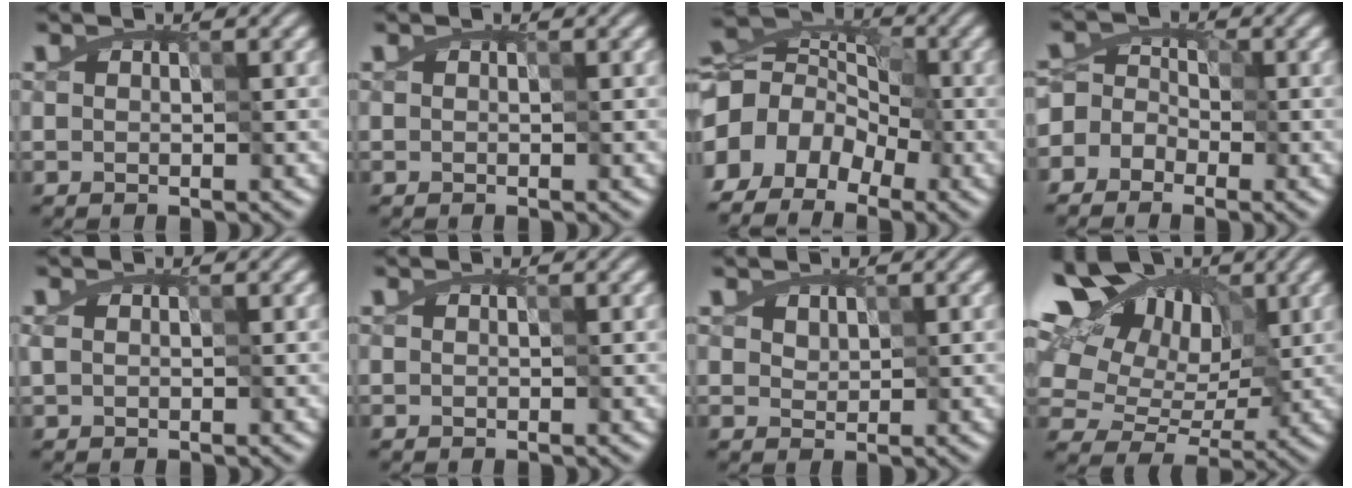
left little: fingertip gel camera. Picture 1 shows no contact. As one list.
[{"total": 0.0}, {"total": 9.9, "force": [-4.9, 7.4, 4.4], "torque": [-0.057, 0.004, -0.096]}, {"total": 6.2, "force": [-4.5, 4.3, 0.4], "torque": [0.002, 0.016, -0.106]}, {"total": 0.5, "force": [0.2, 0.3, 0.3], "torque": [-0.011, 0.001, 0.003]}, {"total": 0.0}, {"total": 1.4, "force": [0.9, 1.0, 0.3], "torque": [-0.034, -0.007, 0.037]}, {"total": 11.0, "force": [4.4, 8.2, 6.0], "torque": [-0.140, 0.039, 0.067]}]